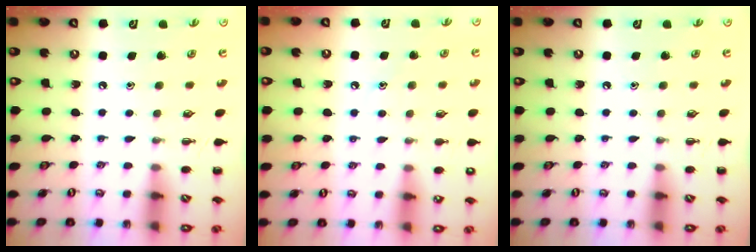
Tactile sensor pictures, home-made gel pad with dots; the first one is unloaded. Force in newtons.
{"total": 6.5, "press": 6.4, "slide": 1.4}
{"total": 0.0}